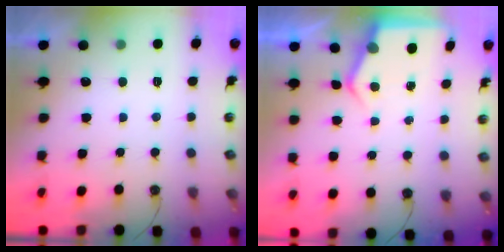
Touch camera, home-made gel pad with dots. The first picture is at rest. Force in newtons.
{"total": 4.7, "press": 4.7, "slide": 0.7}